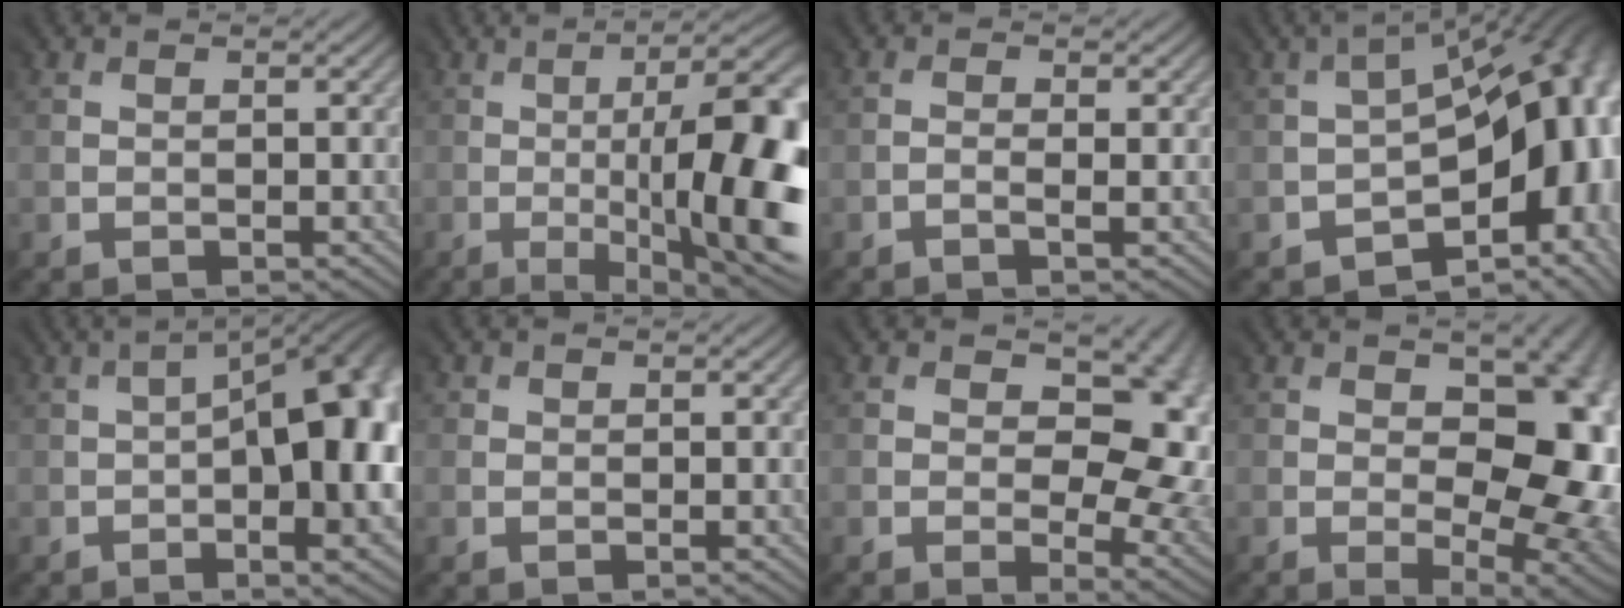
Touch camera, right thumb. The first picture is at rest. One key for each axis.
{"total": 17.8, "fx": -3.3, "fy": 4.9, "fz": 16.8, "tx": -0.201, "ty": -0.007, "tz": -0.039}
{"total": 0.8, "fx": -0.5, "fy": 0.0, "fz": 0.6, "tx": -0.013, "ty": 0.001, "tz": -0.012}
{"total": 13.7, "fx": -3.5, "fy": 7.2, "fz": 11.1, "tx": -0.134, "ty": -0.017, "tz": -0.040}
{"total": 16.3, "fx": -2.2, "fy": 6.4, "fz": 14.8, "tx": -0.180, "ty": -0.011, "tz": -0.021}
{"total": 0.8, "fx": 0.3, "fy": 0.7, "fz": 0.1, "tx": 0.001, "ty": 0.000, "tz": 0.004}
{"total": 13.6, "fx": 1.4, "fy": 8.4, "fz": 10.7, "tx": -0.134, "ty": -0.007, "tz": 0.047}
{"total": 13.8, "fx": -0.1, "fy": 7.9, "fz": 11.4, "tx": -0.126, "ty": -0.011, "tz": 0.012}